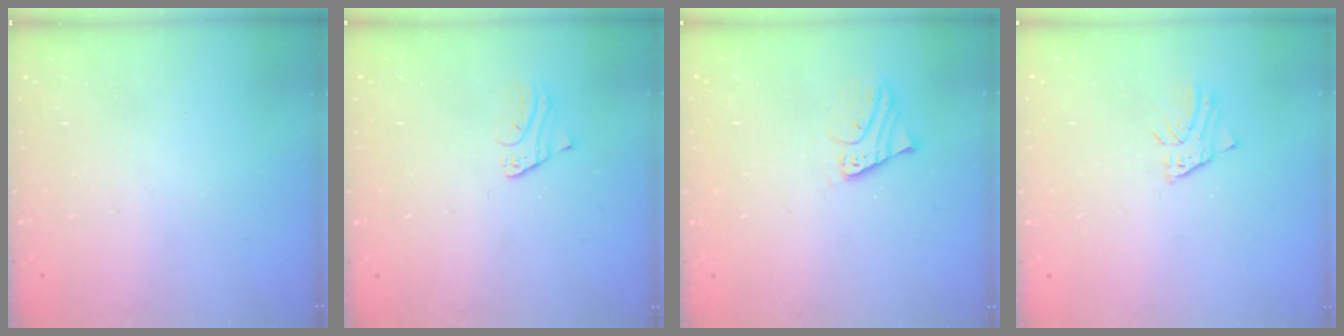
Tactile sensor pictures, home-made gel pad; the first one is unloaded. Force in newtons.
{"total": 1.2, "press": 1.2, "slide": 0.1}
{"total": 1.8, "press": 1.8, "slide": 0.1}
{"total": 1.4, "press": 1.4, "slide": 0.1}